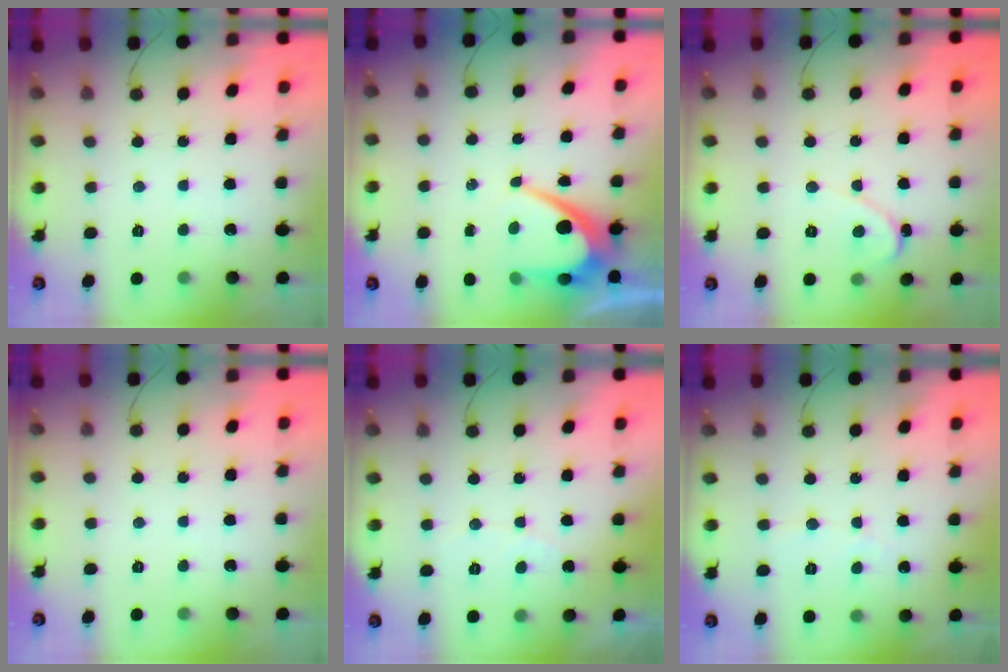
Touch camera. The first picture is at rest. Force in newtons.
{"total": 8.7, "press": 8.7, "slide": 0.4}
{"total": 1.4, "press": 1.3, "slide": 0.1}
{"total": 0.0}
{"total": 2.8, "press": 2.8, "slide": 0.1}
{"total": 2.8, "press": 2.8, "slide": 0.2}